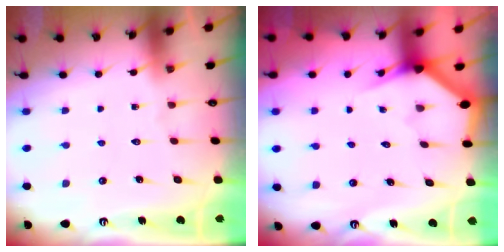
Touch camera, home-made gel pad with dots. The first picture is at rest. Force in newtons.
{"total": 2.7, "press": 2.7, "slide": 0.1}